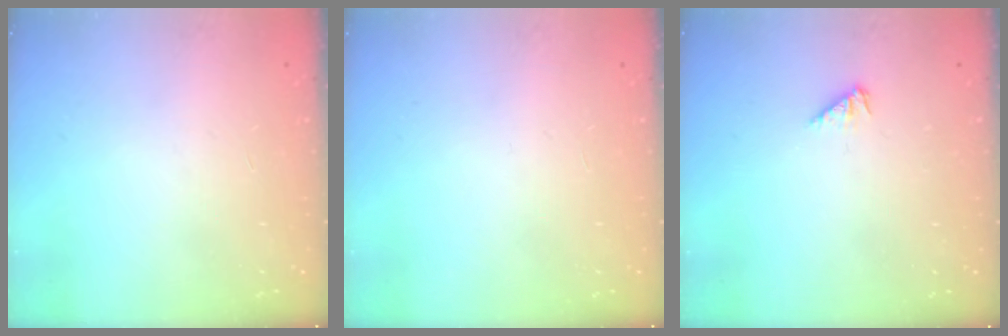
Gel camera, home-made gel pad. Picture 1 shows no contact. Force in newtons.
{"total": 0.0}
{"total": 2.6, "press": 2.5, "slide": 0.6}